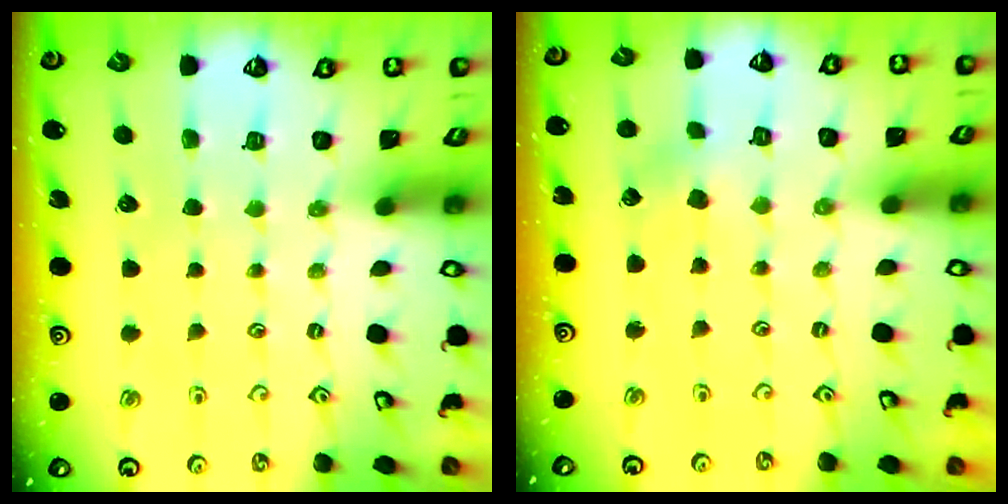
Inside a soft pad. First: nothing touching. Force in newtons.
{"total": 1.8, "press": 1.8, "slide": 0.4}